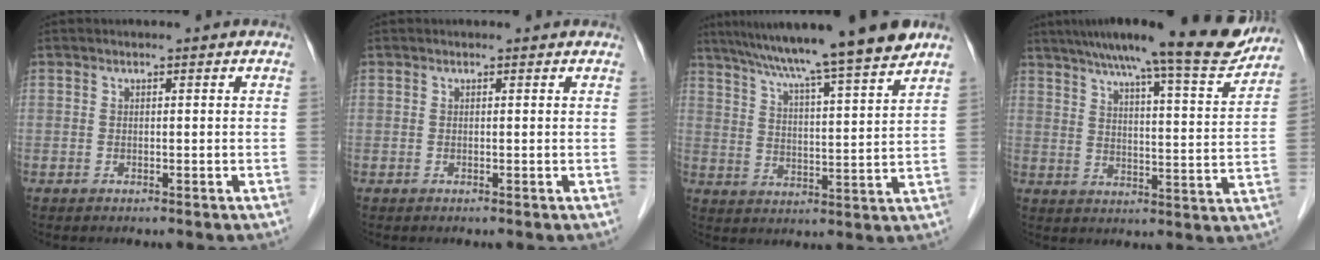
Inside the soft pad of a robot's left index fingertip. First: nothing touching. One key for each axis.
{"total": 0.6, "fx": 0.5, "fy": 0.1, "fz": 0.1, "tx": -0.008, "ty": -0.002, "tz": 0.001}
{"total": 17.7, "fx": 14.7, "fy": -1.2, "fz": 9.8, "tx": -0.160, "ty": 0.003, "tz": 0.216}
{"total": 19.1, "fx": 16.3, "fy": 1.2, "fz": 10.0, "tx": -0.149, "ty": -0.009, "tz": 0.221}